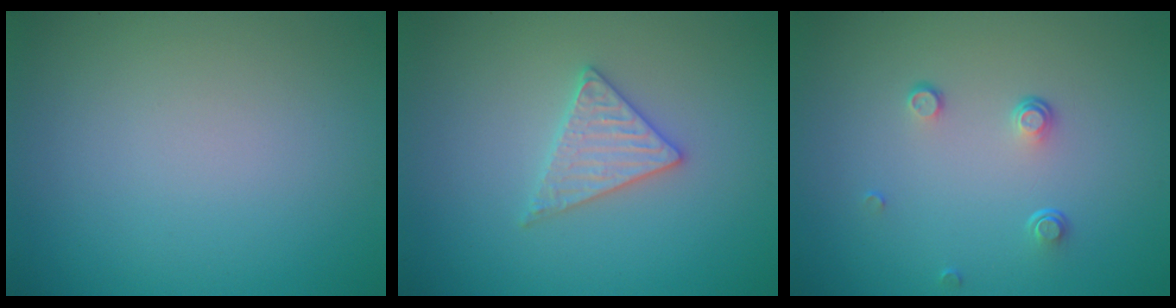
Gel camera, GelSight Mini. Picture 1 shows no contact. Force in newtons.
{"total": 2.6, "press": 2.6, "slide": 0.3}
{"total": 1.4, "press": 0.8, "slide": 1.2}